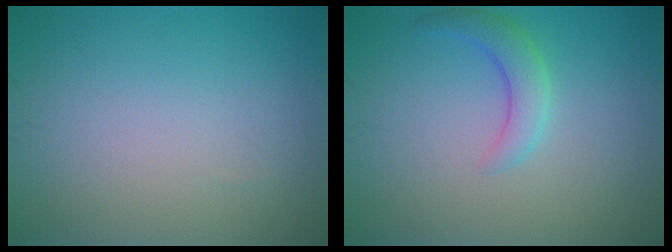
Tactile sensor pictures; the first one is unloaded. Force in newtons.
{"total": 2.6, "press": 2.6, "slide": 0.1}